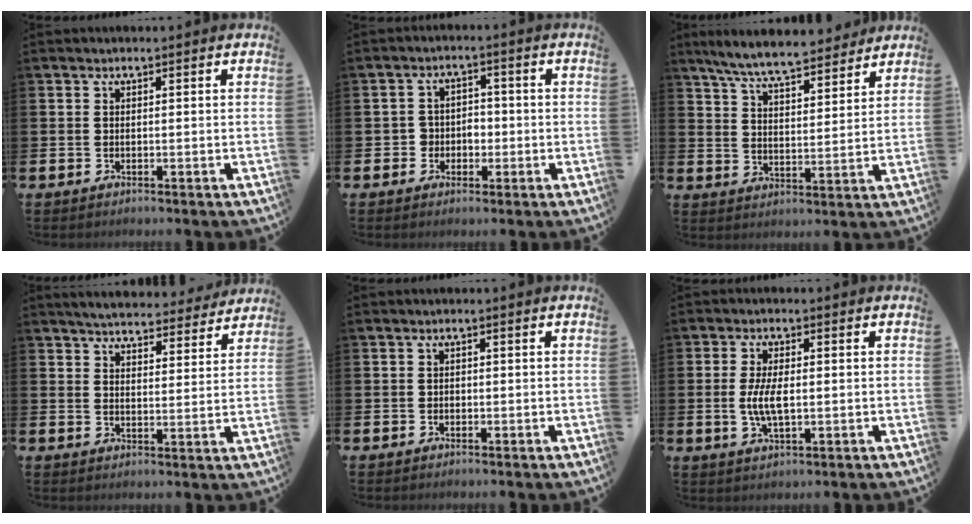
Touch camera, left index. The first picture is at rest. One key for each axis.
{"total": 2.9, "fx": -0.9, "fy": 2.7, "fz": 0.5, "tx": -0.021, "ty": 0.008, "tz": -0.025}
{"total": 7.7, "fx": 7.2, "fy": 1.0, "fz": 2.5, "tx": -0.081, "ty": -0.038, "tz": 0.129}
{"total": 5.0, "fx": 4.9, "fy": 0.8, "fz": 0.6, "tx": -0.021, "ty": -0.035, "tz": 0.084}
{"total": 0.7, "fx": -0.2, "fy": 0.6, "fz": 0.2, "tx": -0.005, "ty": 0.005, "tz": -0.006}
{"total": 5.0, "fx": 0.0, "fy": 2.1, "fz": 4.6, "tx": -0.092, "ty": 0.003, "tz": -0.005}